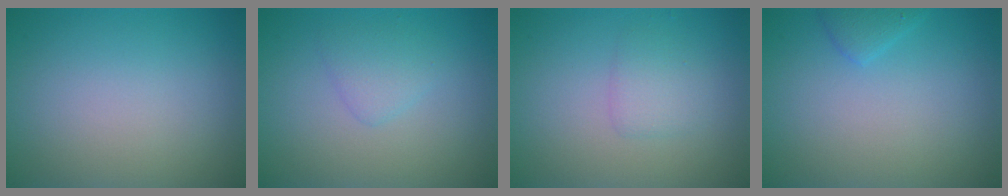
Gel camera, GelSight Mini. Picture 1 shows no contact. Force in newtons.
{"total": 1.6, "press": 1.6, "slide": 0.2}
{"total": 1.7, "press": 1.7, "slide": 0.0}
{"total": 1.2, "press": 1.2, "slide": 0.2}